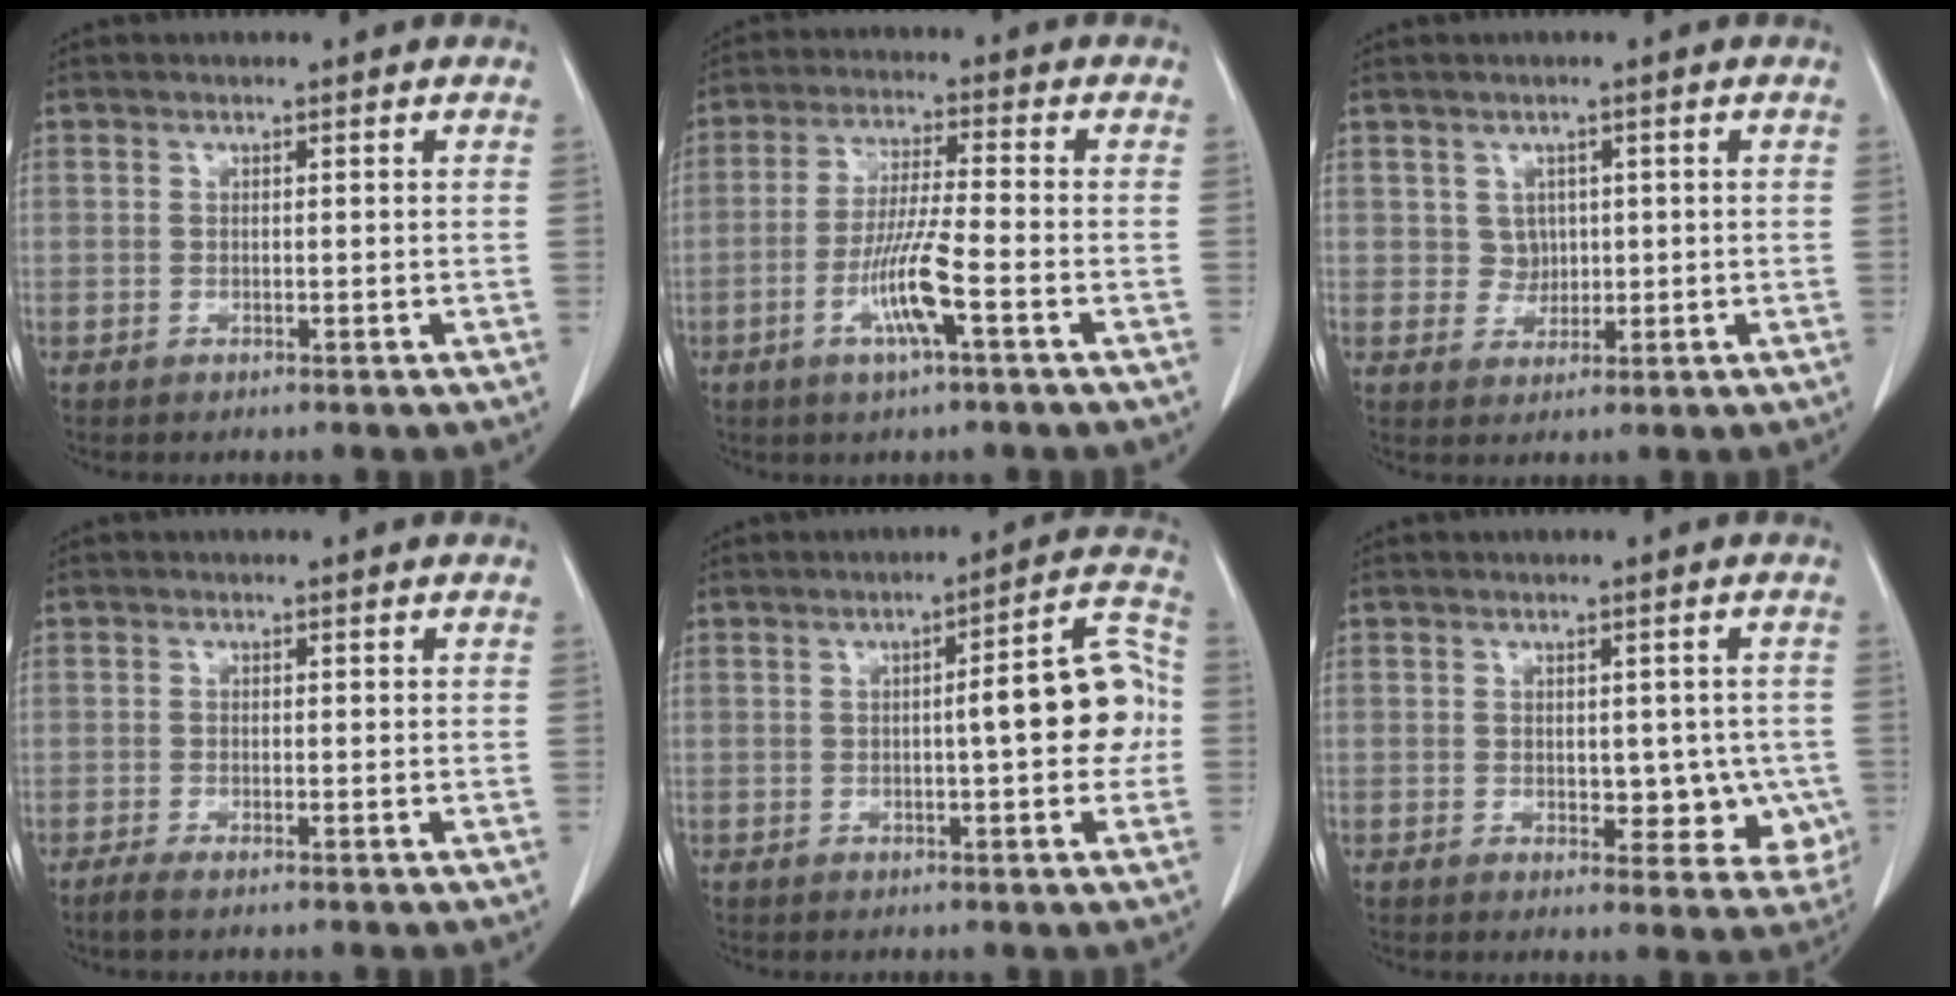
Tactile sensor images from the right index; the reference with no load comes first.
{"total": 8.2, "force": [-3.2, -0.1, 7.5], "torque": [-0.148, -0.008, -0.063]}
{"total": 2.5, "force": [0.6, 2.3, 0.8], "torque": [-0.008, 0.000, 0.011]}
{"total": 1.3, "force": [-1.0, 0.1, 0.9], "torque": [-0.023, -0.004, -0.020]}
{"total": 9.5, "force": [-0.4, 1.8, 9.3], "torque": [-0.115, 0.031, -0.008]}
{"total": 7.2, "force": [-0.8, 4.3, 5.7], "torque": [-0.041, 0.005, -0.001]}